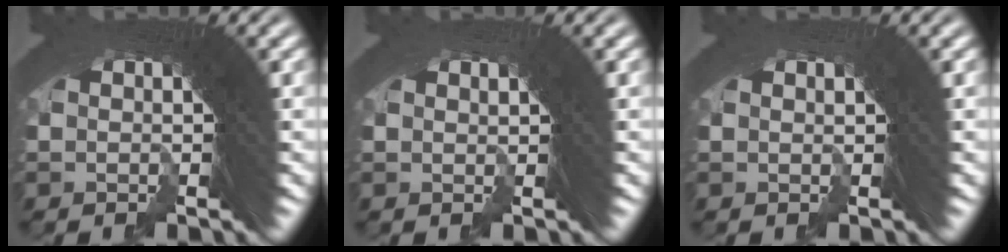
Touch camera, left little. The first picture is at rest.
{"total": 0.0}
{"total": 0.0}